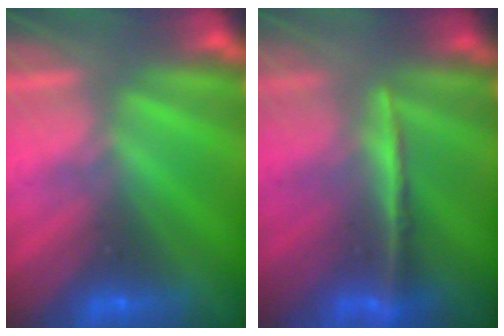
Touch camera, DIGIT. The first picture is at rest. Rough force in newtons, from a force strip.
{"total": 2.0}